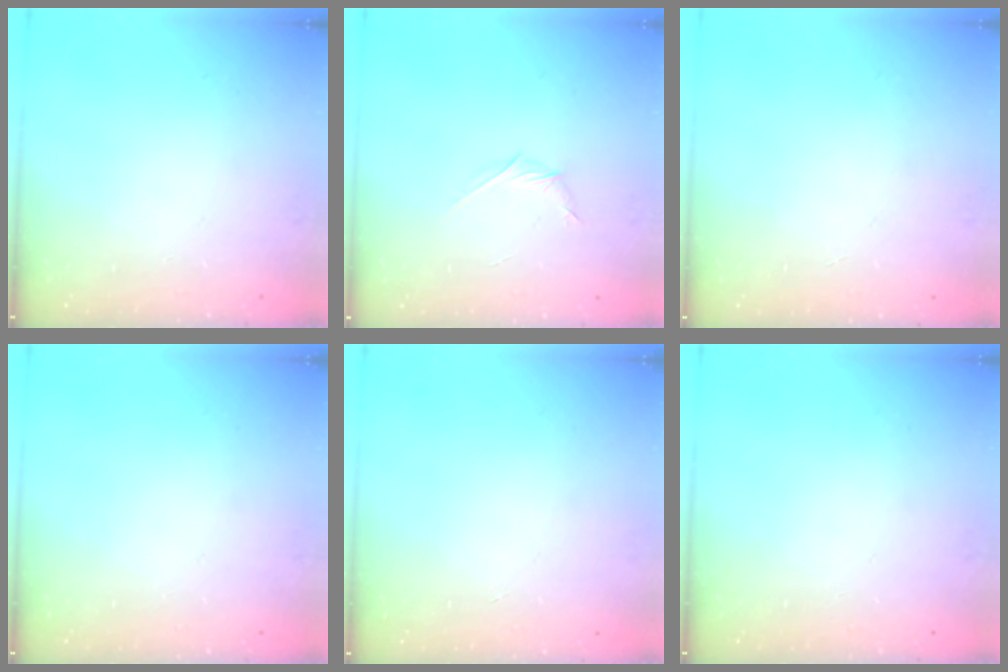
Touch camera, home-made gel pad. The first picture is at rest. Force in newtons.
{"total": 3.4, "press": 3.3, "slide": 0.9}
{"total": 0.0}
{"total": 0.0}
{"total": 0.0}
{"total": 0.0}